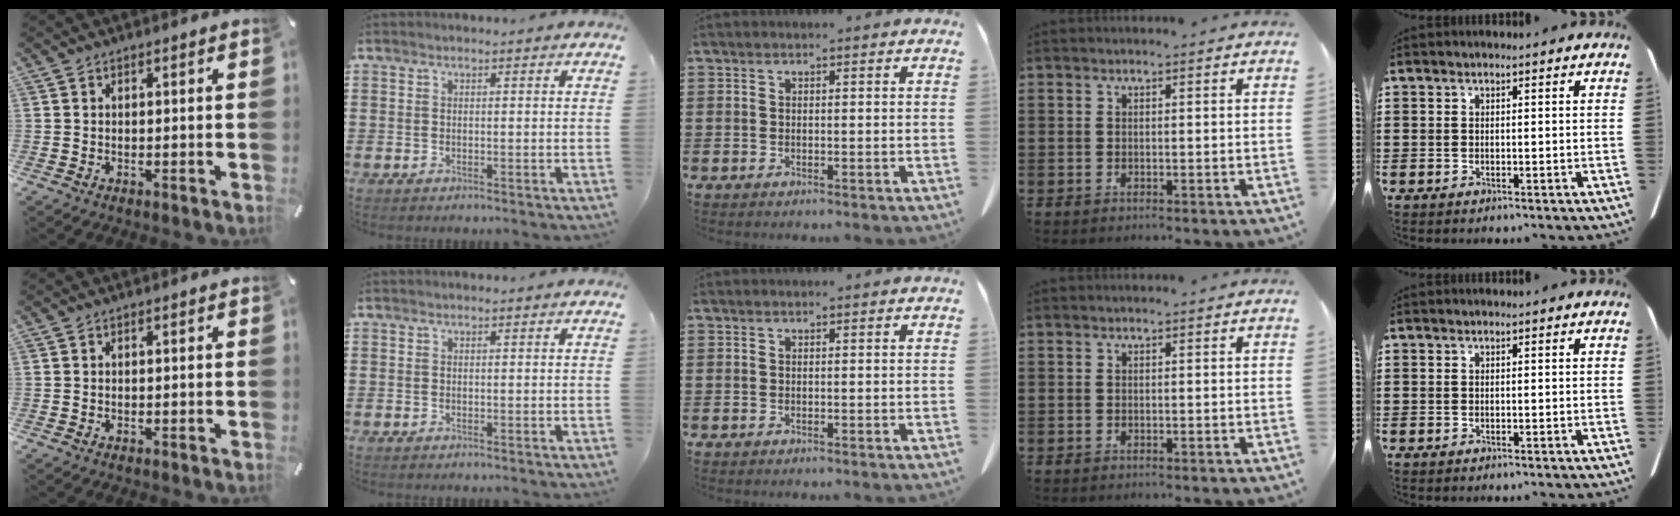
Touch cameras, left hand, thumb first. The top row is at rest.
{}